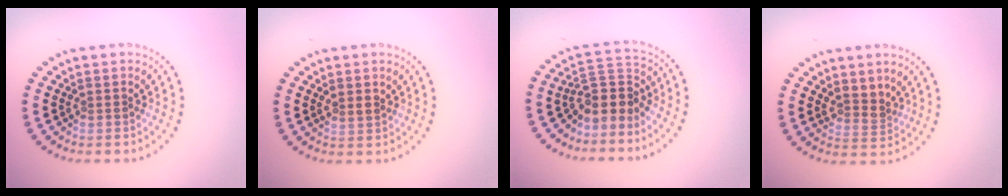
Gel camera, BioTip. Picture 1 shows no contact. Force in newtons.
{"total": 0.8, "press": 0.6, "slide": 0.5}
{"total": 3.3, "press": 2.5, "slide": 2.1}
{"total": 2.2, "press": 1.5, "slide": 1.6}